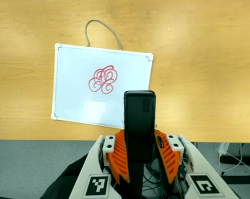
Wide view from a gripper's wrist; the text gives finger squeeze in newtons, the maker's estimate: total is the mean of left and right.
{"total": 4.9, "left": 3.3, "right": 6.6}